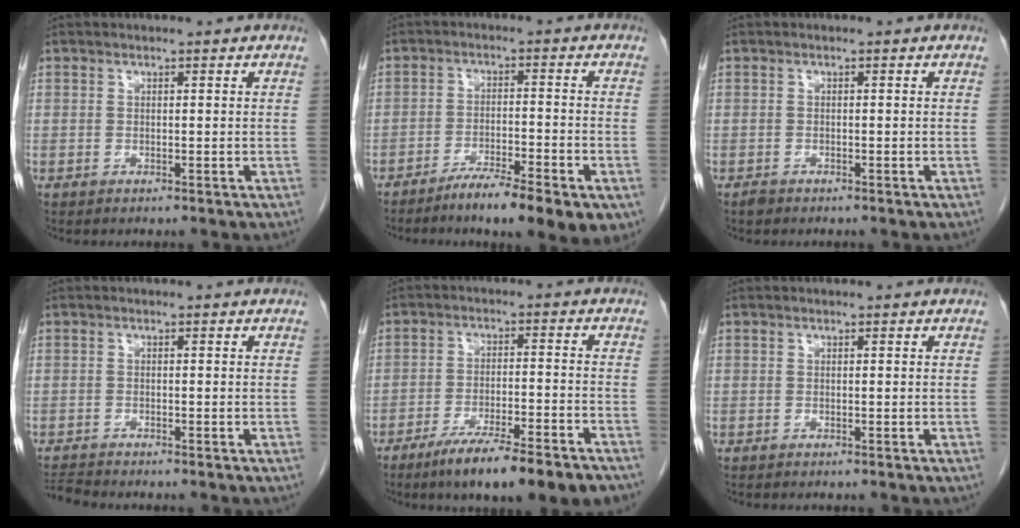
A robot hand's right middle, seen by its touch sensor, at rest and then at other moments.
{"total": 10.4, "force": [-6.6, 1.5, 7.8], "torque": [-0.108, -0.010, -0.100]}
{"total": 0.8, "force": [-0.6, 0.3, 0.2], "torque": [-0.007, 0.000, -0.012]}
{"total": 2.3, "force": [-2.2, -0.7, -0.1], "torque": [-0.008, -0.018, -0.041]}
{"total": 14.6, "force": [-11.0, 1.7, 9.4], "torque": [-0.118, -0.017, -0.167]}
{"total": 0.0}